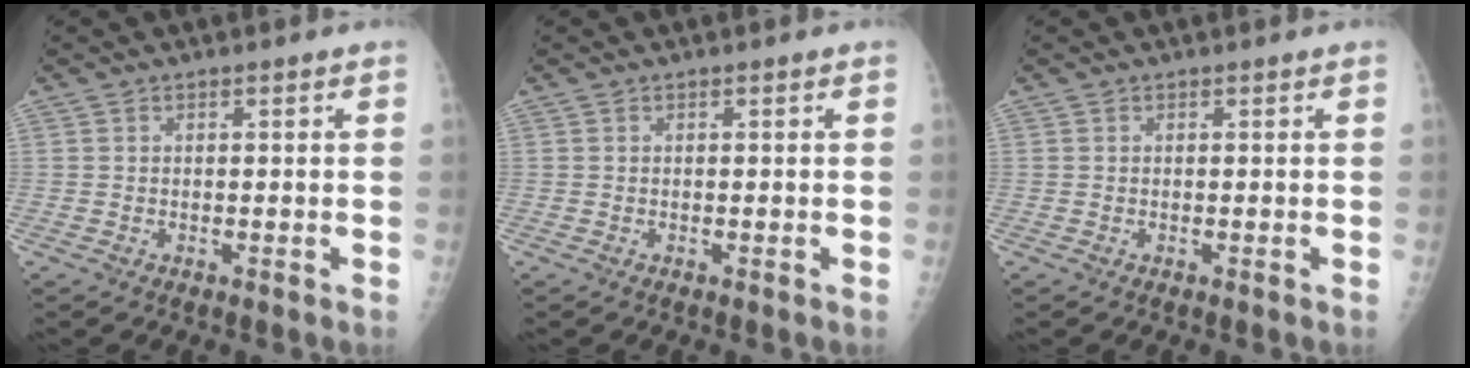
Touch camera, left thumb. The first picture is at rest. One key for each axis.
{"total": 0.0}
{"total": 0.0}